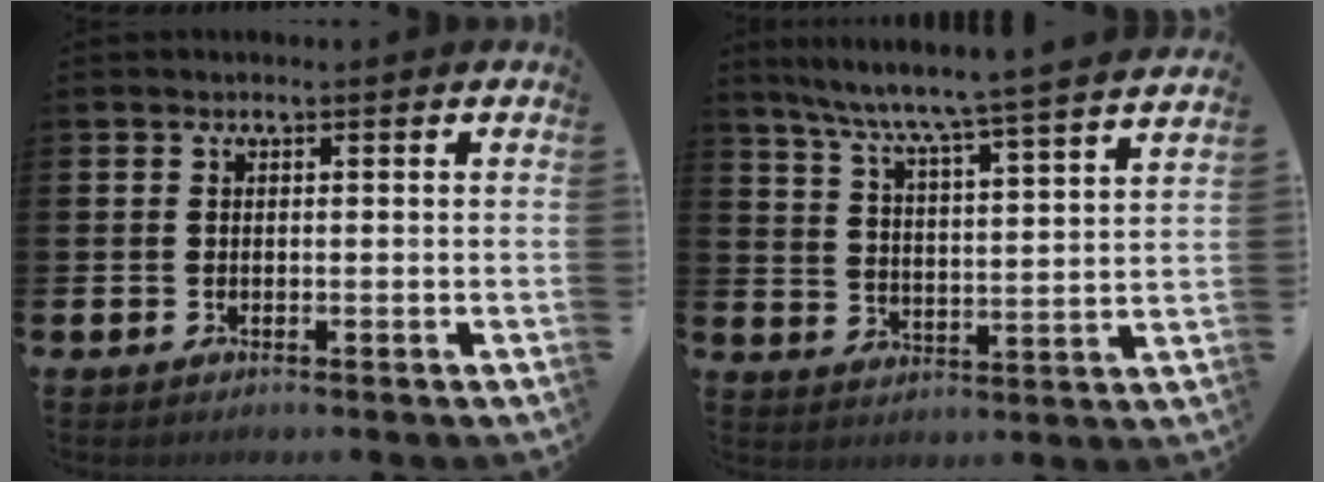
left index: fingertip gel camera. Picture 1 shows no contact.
{"total": 6.6, "force": [6.3, -0.7, 2.0], "torque": [-0.071, -0.057, 0.101]}